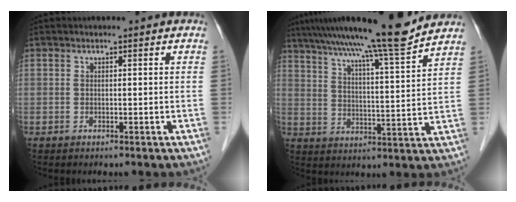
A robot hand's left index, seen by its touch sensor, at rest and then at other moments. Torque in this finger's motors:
{"motor_torque": [1.07, -1.07, 0.47, 0.21]}